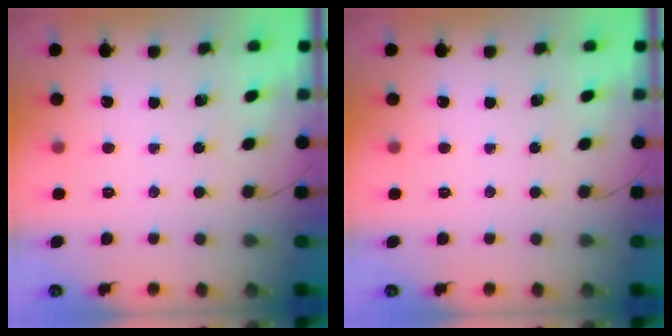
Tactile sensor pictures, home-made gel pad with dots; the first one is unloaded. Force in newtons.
{"total": 0.0}